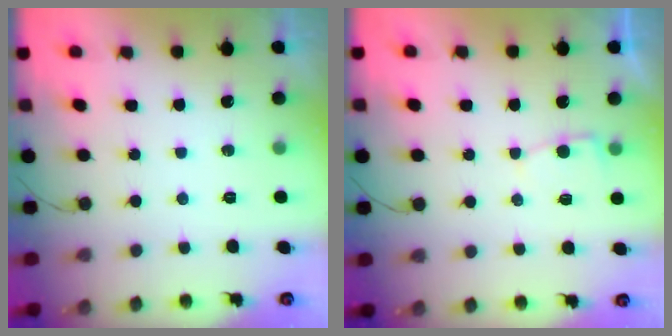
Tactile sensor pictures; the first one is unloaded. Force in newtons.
{"total": 2.6, "press": 2.6, "slide": 0.3}